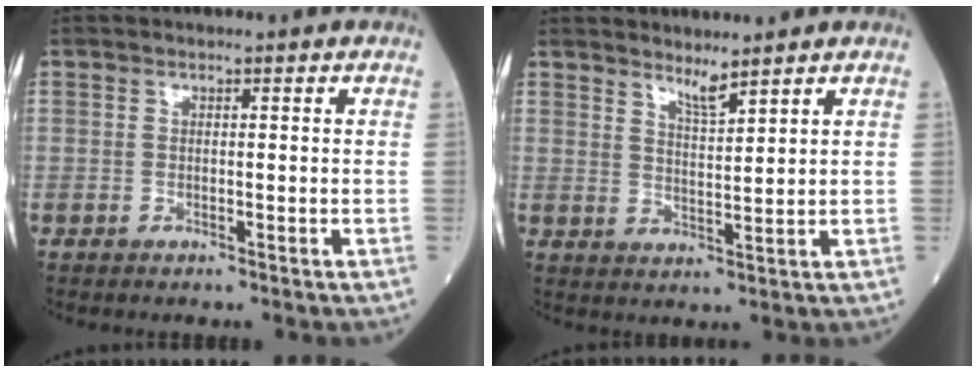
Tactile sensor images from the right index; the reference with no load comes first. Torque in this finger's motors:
{"motor_torque": [-0.22, 0.31, -0.01, 0.00]}